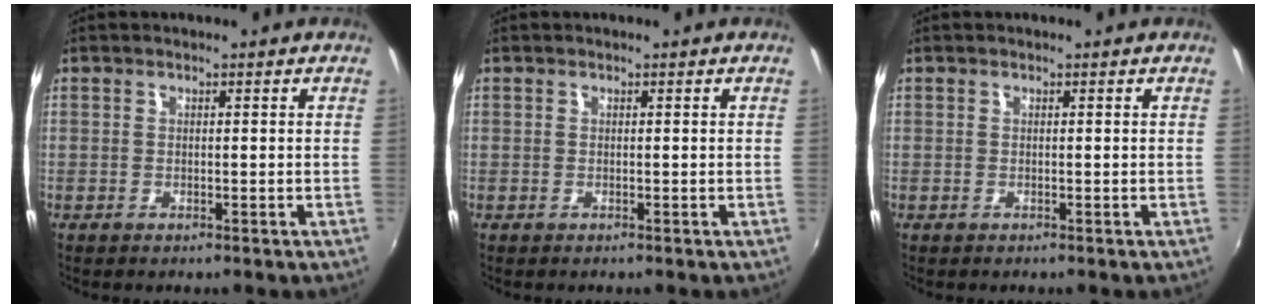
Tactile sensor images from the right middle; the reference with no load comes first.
{"total": 0.0}
{"total": 0.0}